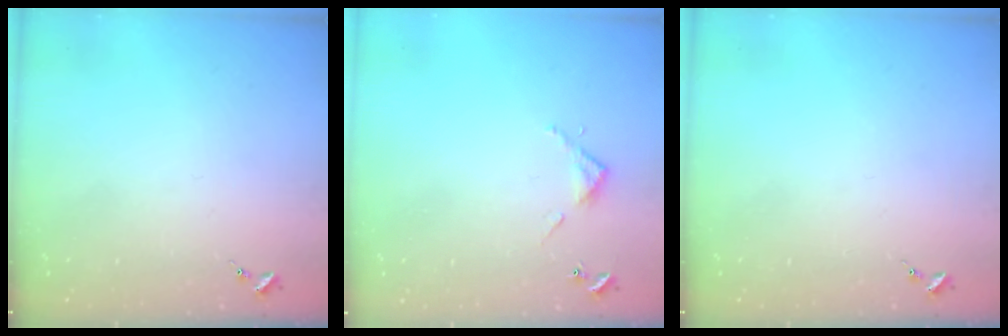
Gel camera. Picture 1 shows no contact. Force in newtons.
{"total": 3.2, "press": 3.2, "slide": 0.2}
{"total": 0.0}